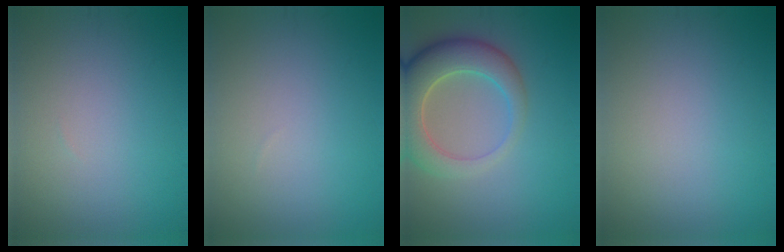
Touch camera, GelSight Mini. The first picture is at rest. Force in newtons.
{"total": 0.0}
{"total": 6.8, "press": 6.8, "slide": 0.8}
{"total": 0.0}